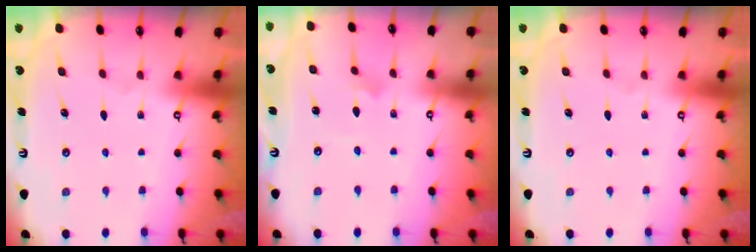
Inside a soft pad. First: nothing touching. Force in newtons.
{"total": 2.3, "press": 2.3, "slide": 0.1}
{"total": 0.0}